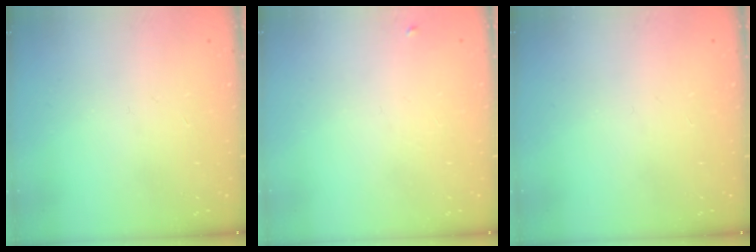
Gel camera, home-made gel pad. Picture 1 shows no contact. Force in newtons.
{"total": 3.9, "press": 3.8, "slide": 0.6}
{"total": 0.0}